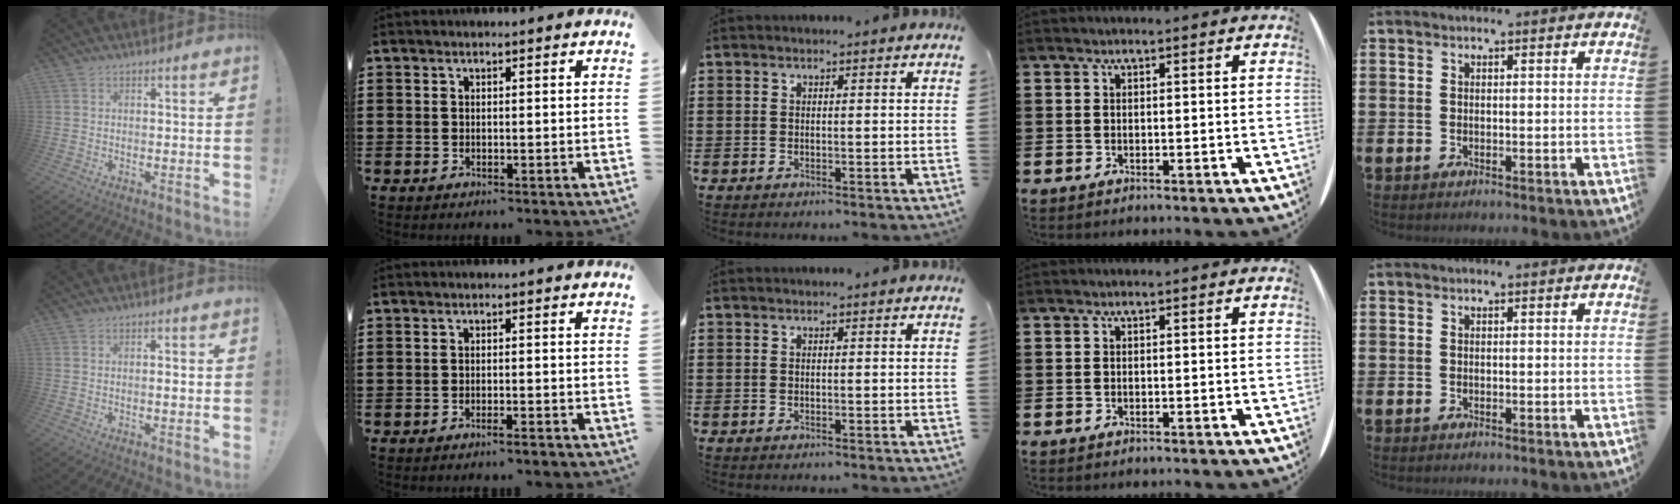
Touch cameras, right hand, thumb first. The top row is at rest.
{"thumb": {"total": 1.5, "force": [-0.4, 0.2, 1.5], "torque": [-0.018, 0.000, -0.010]}, "index": {"total": 1.5, "force": [-1.3, 0.0, 0.7], "torque": [-0.014, -0.002, -0.023]}}